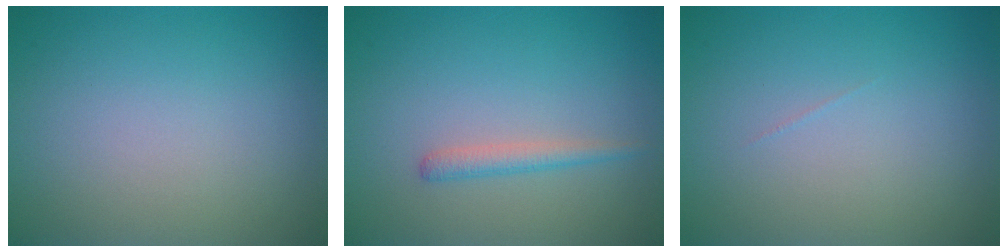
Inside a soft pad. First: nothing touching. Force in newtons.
{"total": 1.5, "press": 1.5, "slide": 0.1}
{"total": 0.0}